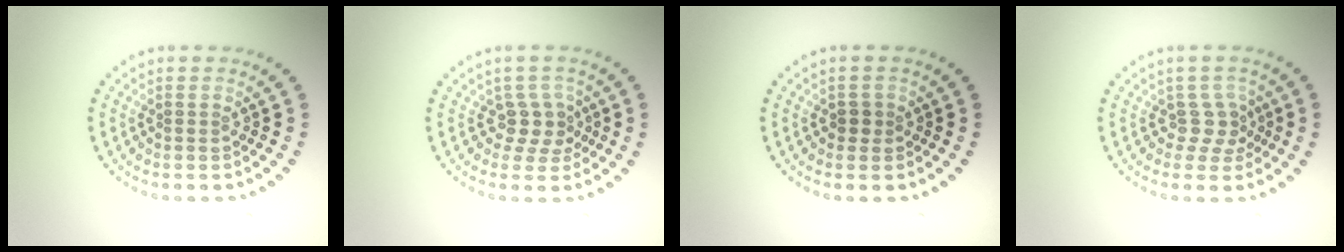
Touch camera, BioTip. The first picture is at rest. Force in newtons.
{"total": 2.3, "press": 1.7, "slide": 1.5}
{"total": 1.1, "press": 1.0, "slide": 0.5}
{"total": 2.1, "press": 1.5, "slide": 1.4}